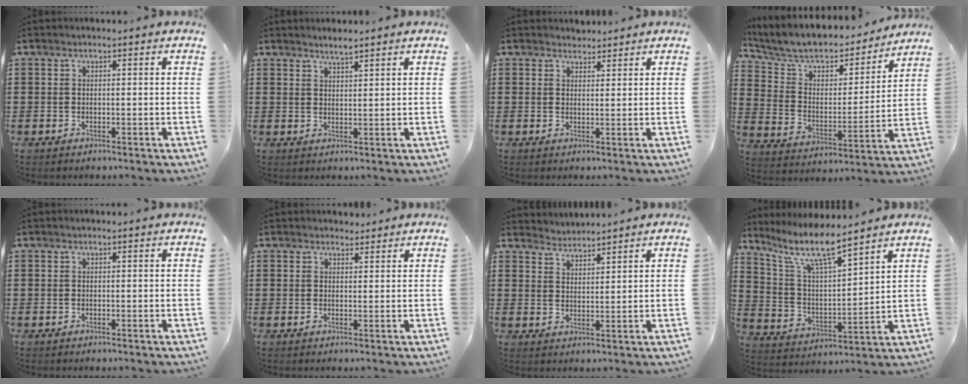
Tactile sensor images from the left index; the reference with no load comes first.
{"total": 2.0, "force": [1.8, 0.0, 0.7], "torque": [-0.017, -0.001, 0.034]}
{"total": 2.0, "force": [1.8, 0.6, -0.2], "torque": [-0.001, 0.002, 0.036]}
{"total": 6.9, "force": [6.1, 2.6, 2.1], "torque": [-0.077, -0.044, 0.101]}
{"total": 0.0}
{"total": 1.6, "force": [1.4, 0.6, 0.1], "torque": [0.003, 0.001, 0.026]}
{"total": 2.7, "force": [2.6, -0.1, -0.7], "torque": [0.004, -0.009, 0.050]}
{"total": 9.0, "force": [7.3, 1.3, 5.1], "torque": [-0.127, -0.041, 0.124]}